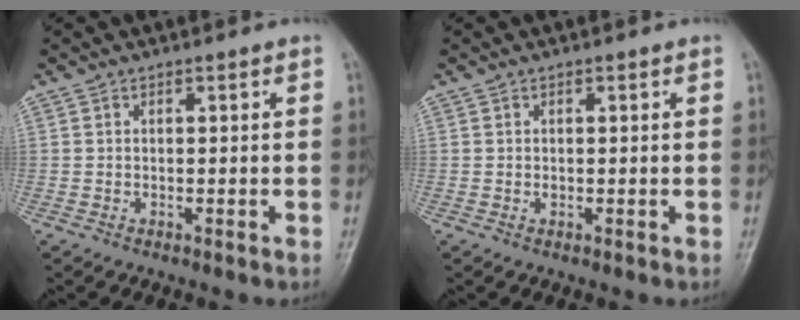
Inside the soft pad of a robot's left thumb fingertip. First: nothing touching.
{"total": 0.7, "force": [0.2, 0.5, 0.5], "torque": [-0.005, 0.000, 0.003]}